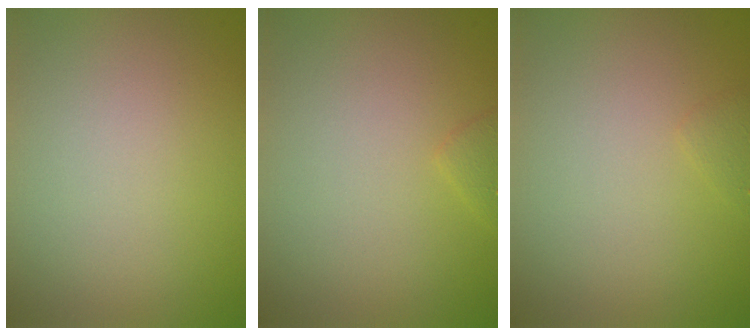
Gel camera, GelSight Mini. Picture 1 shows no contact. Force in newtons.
{"total": 1.1, "press": 1.0, "slide": 0.1}
{"total": 0.6, "press": 0.6, "slide": 0.0}